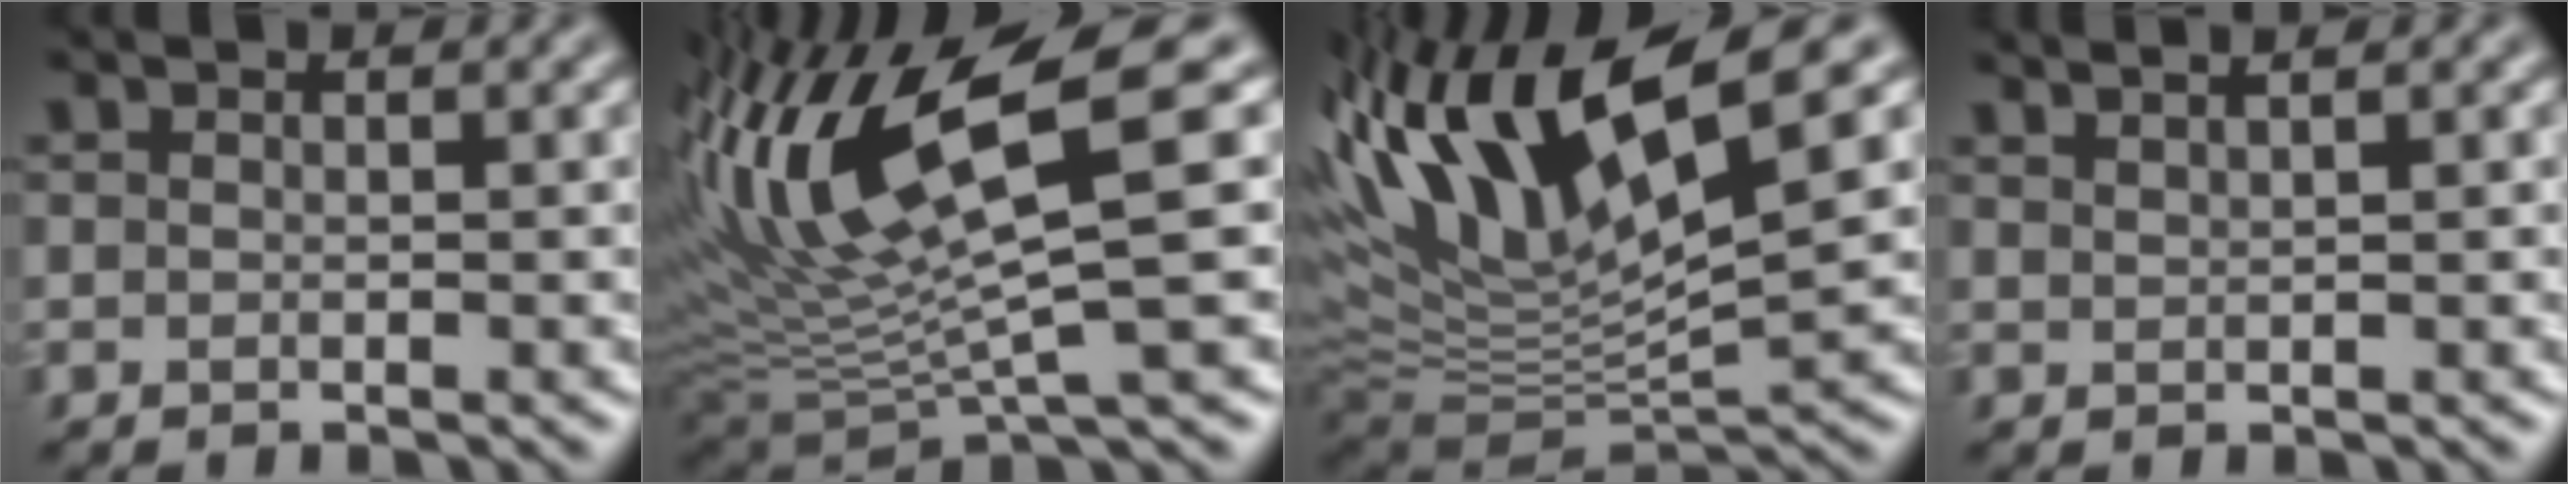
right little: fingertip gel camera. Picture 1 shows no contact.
{"total": 11.2, "force": [3.9, 0.9, 10.4], "torque": [-0.219, 0.033, 0.073]}
{"total": 11.1, "force": [5.6, 1.8, 9.4], "torque": [-0.183, 0.034, 0.094]}
{"total": 1.9, "force": [1.2, -1.3, -0.6], "torque": [0.003, 0.001, 0.024]}